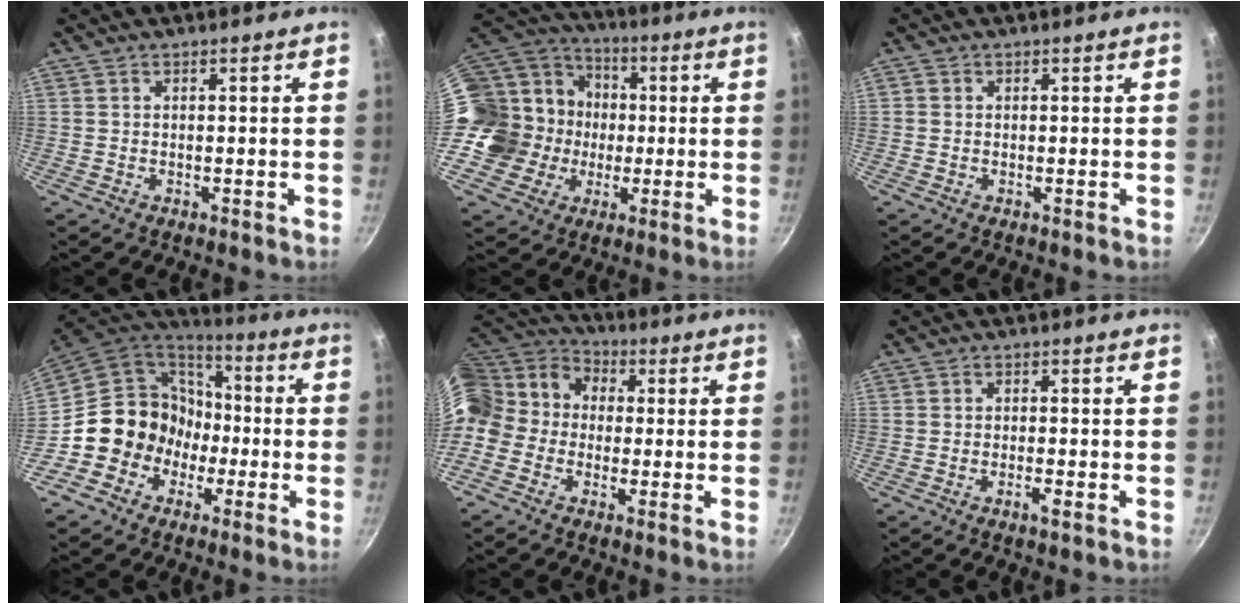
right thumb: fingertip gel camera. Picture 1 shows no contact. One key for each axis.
{"total": 20.5, "fx": -0.9, "fy": 18.2, "fz": 9.3, "tx": -0.156, "ty": 0.051, "tz": -0.006}
{"total": 0.6, "fx": 0.0, "fy": 0.6, "fz": 0.1, "tx": -0.001, "ty": 0.002, "tz": -0.003}
{"total": 15.0, "fx": -3.2, "fy": 13.7, "fz": 5.4, "tx": -0.040, "ty": 0.070, "tz": -0.055}
{"total": 15.0, "fx": -0.8, "fy": 12.6, "fz": 8.0, "tx": -0.150, "ty": 0.052, "tz": -0.038}
{"total": 1.7, "fx": -0.9, "fy": 0.3, "fz": 1.5, "tx": -0.031, "ty": 0.007, "tz": -0.017}